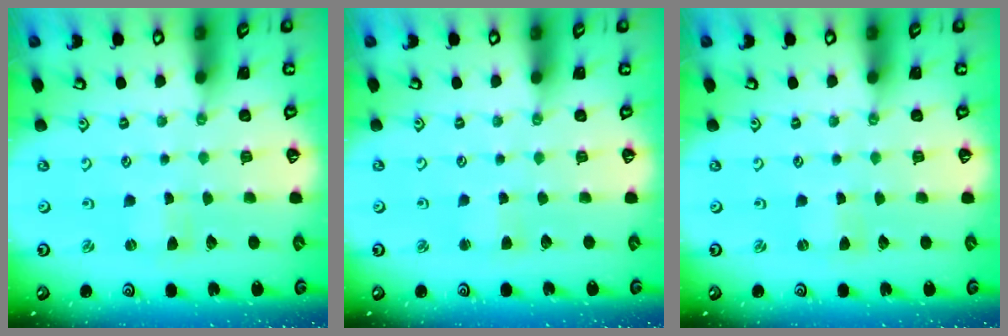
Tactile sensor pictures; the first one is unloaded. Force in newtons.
{"total": 2.5, "press": 2.5, "slide": 0.3}
{"total": 0.0}